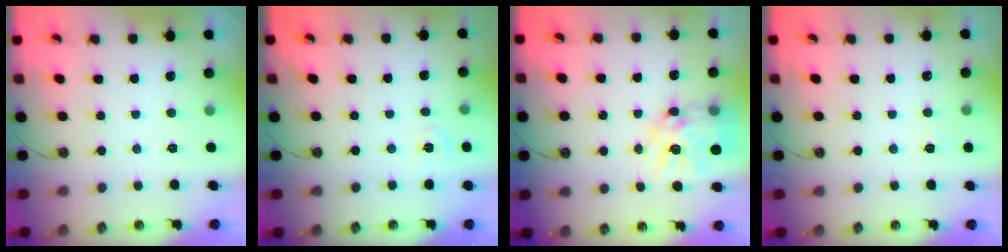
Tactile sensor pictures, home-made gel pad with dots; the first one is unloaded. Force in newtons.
{"total": 3.2, "press": 3.1, "slide": 0.5}
{"total": 16.0, "press": 16.0, "slide": 1.5}
{"total": 2.7, "press": 2.6, "slide": 0.4}